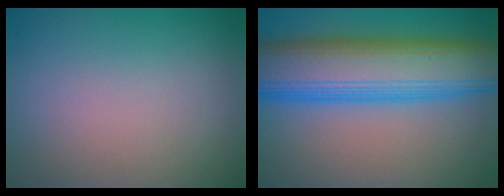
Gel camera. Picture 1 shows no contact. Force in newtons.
{"total": 11.7, "press": 11.7, "slide": 0.0}